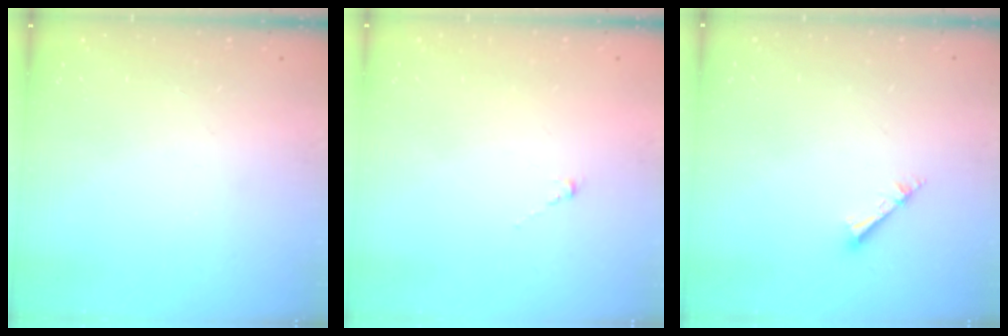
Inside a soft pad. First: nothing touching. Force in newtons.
{"total": 0.8, "press": 0.7, "slide": 0.5}
{"total": 2.5, "press": 2.5, "slide": 0.1}